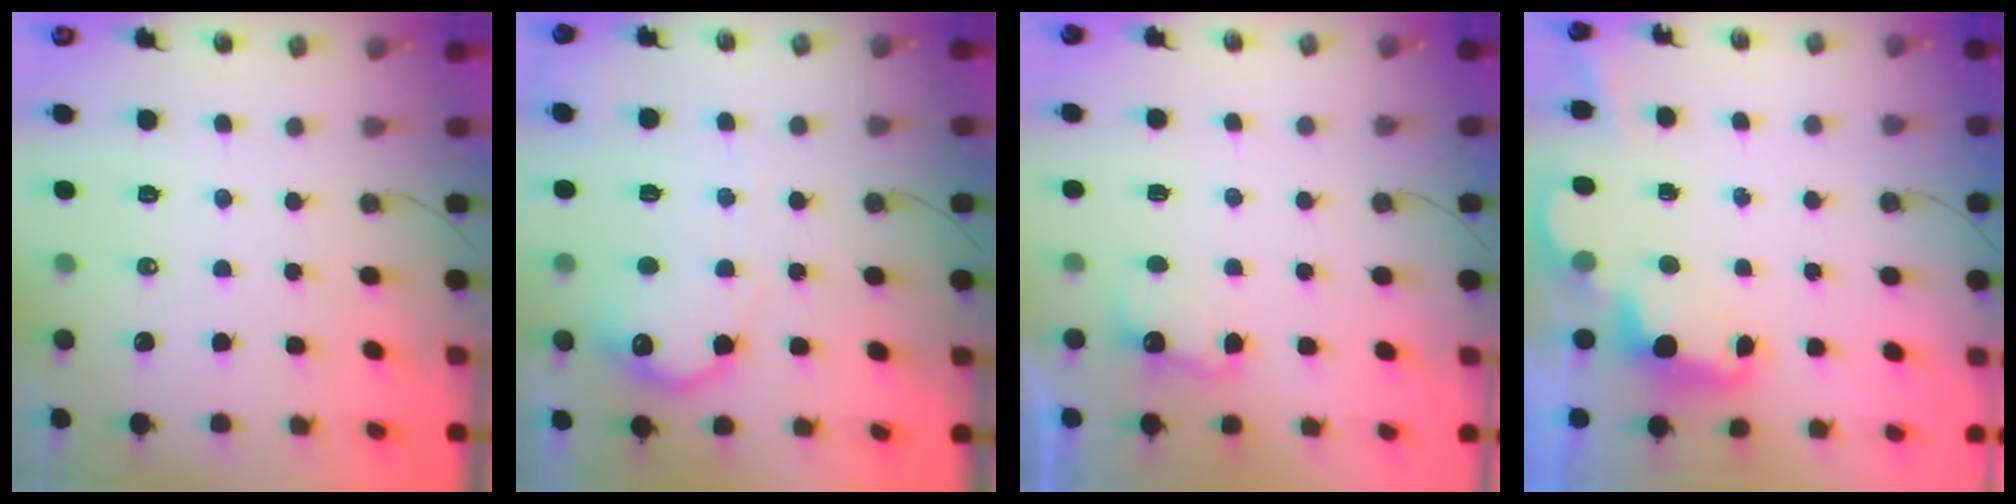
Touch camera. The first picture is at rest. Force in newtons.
{"total": 12.8, "press": 12.8, "slide": 0.6}
{"total": 3.8, "press": 3.6, "slide": 1.0}
{"total": 2.4, "press": 2.3, "slide": 0.5}